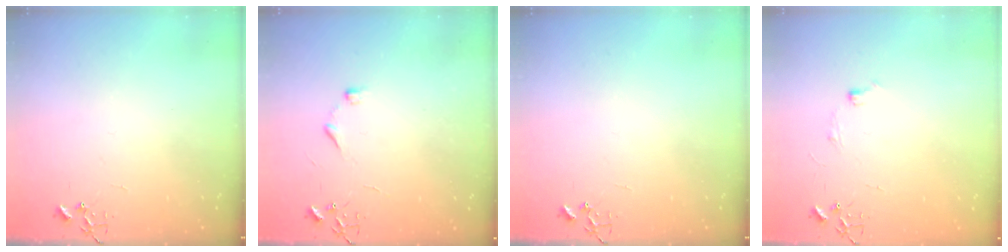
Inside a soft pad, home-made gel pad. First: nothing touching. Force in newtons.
{"total": 6.7, "press": 6.7, "slide": 0.7}
{"total": 0.0}
{"total": 5.8, "press": 5.7, "slide": 0.7}